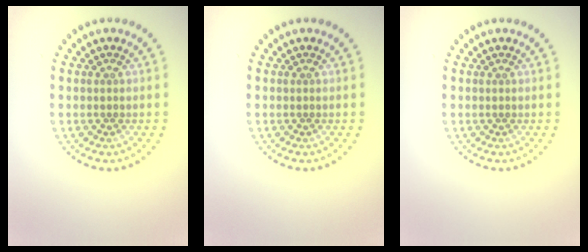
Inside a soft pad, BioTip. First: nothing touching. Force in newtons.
{"total": 0.0}
{"total": 0.0}